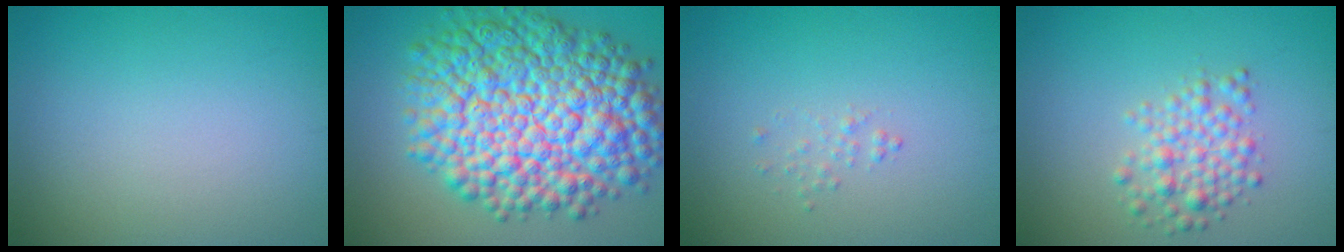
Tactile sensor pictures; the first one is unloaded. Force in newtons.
{"total": 14.3, "press": 14.3, "slide": 0.3}
{"total": 0.7, "press": 0.7, "slide": 0.1}
{"total": 3.0, "press": 3.0, "slide": 0.2}